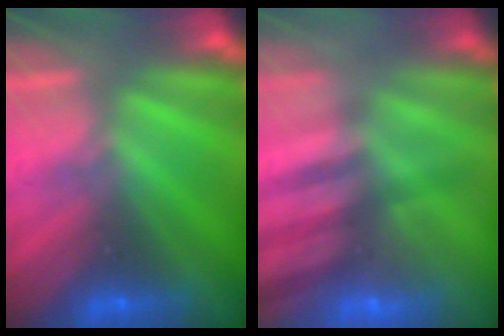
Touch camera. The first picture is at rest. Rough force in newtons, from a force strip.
{"total": 2.4}